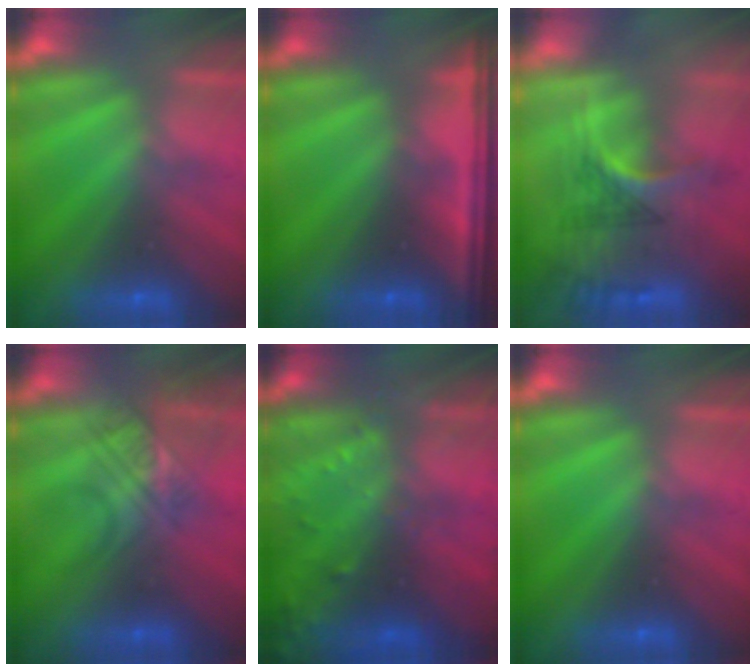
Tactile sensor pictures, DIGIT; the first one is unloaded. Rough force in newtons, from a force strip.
{"total": 6.3}
{"total": 2.9}
{"total": 2.4}
{"total": 9.4}
{"total": 0.0}